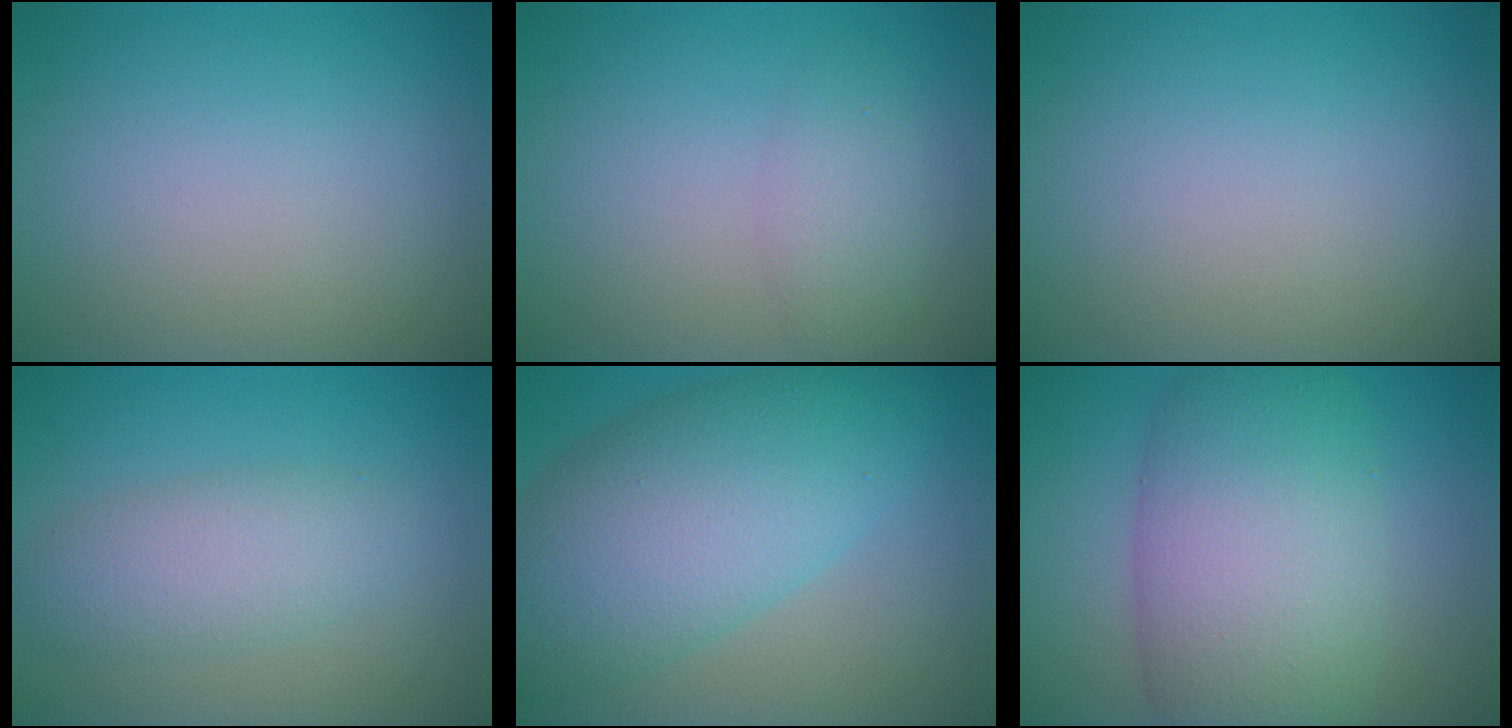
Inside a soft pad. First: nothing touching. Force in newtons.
{"total": 2.1, "press": 2.1, "slide": 0.1}
{"total": 0.0}
{"total": 3.6, "press": 3.6, "slide": 0.1}
{"total": 9.5, "press": 9.5, "slide": 0.2}
{"total": 10.3, "press": 10.3, "slide": 0.5}